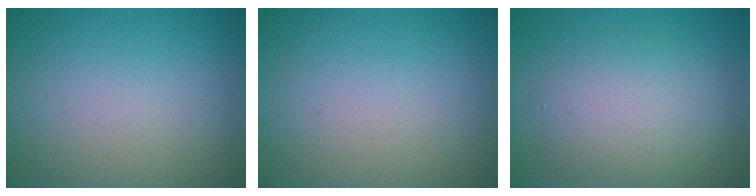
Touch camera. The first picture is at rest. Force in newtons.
{"total": 0.0}
{"total": 4.4, "press": 4.4, "slide": 0.2}